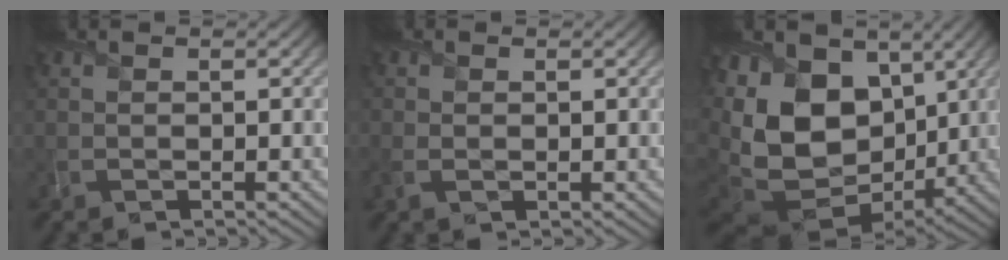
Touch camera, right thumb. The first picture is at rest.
{"total": 1.9, "force": [-0.5, 1.3, 1.3], "torque": [-0.035, -0.008, -0.008]}
{"total": 19.0, "force": [1.8, 13.3, 13.4], "torque": [-0.294, -0.002, 0.063]}